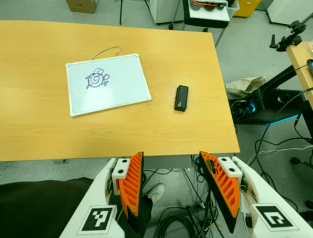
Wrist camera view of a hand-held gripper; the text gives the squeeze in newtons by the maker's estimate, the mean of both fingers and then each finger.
{"total": 0.0}